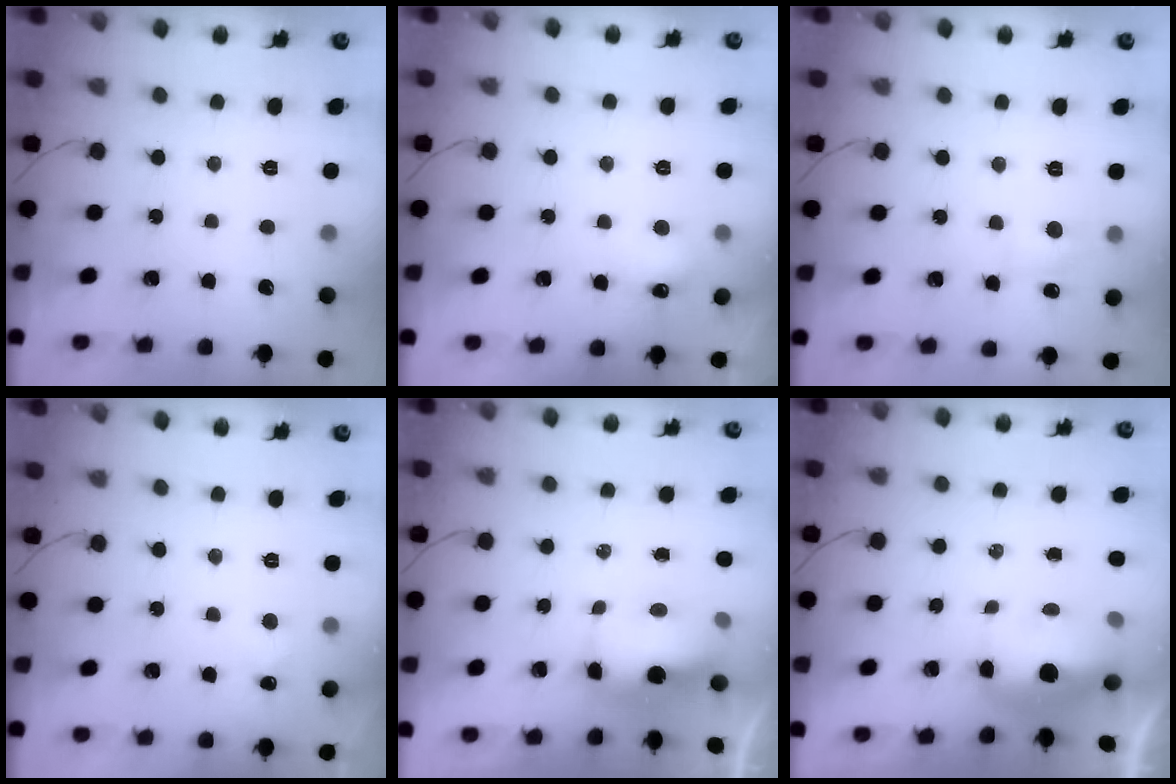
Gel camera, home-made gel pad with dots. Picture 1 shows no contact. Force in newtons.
{"total": 5.8, "press": 5.7, "slide": 1.3}
{"total": 6.8, "press": 6.6, "slide": 1.7}
{"total": 4.7, "press": 4.5, "slide": 1.3}
{"total": 8.2, "press": 8.1, "slide": 1.0}
{"total": 8.0, "press": 7.1, "slide": 3.7}